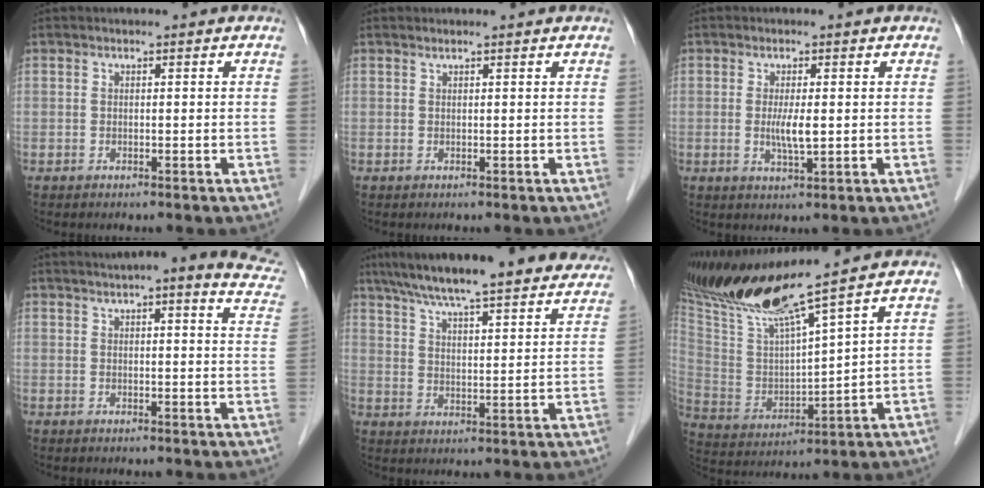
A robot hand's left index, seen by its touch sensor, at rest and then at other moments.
{"total": 0.6, "force": [0.5, -0.1, 0.2], "torque": [-0.011, 0.002, 0.014]}
{"total": 3.3, "force": [-0.1, 0.4, 3.3], "torque": [-0.066, -0.005, -0.001]}
{"total": 18.0, "force": [15.5, 2.3, 8.8], "torque": [-0.107, -0.011, 0.165]}
{"total": 25.8, "force": [22.4, 3.5, 12.4], "torque": [-0.194, 0.005, 0.292]}
{"total": 15.8, "force": [13.0, -1.4, 9.0], "torque": [-0.175, 0.000, 0.249]}